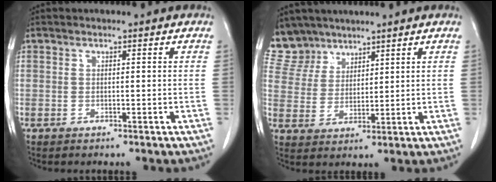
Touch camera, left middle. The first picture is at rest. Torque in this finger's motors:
{"motor_torque": [0.96, -0.97, 0.01, -0.04]}